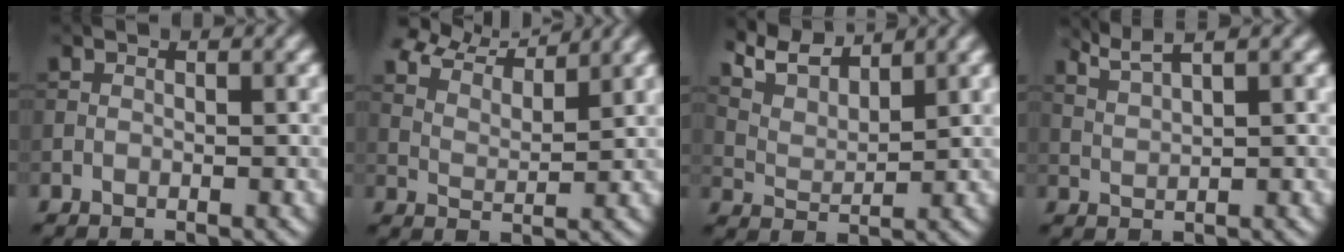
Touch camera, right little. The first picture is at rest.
{"total": 7.5, "force": [6.7, 1.5, 3.1], "torque": [-0.064, 0.009, 0.102]}
{"total": 4.9, "force": [4.3, 1.1, 2.0], "torque": [-0.048, 0.006, 0.080]}
{"total": 3.1, "force": [2.4, 0.5, 1.9], "torque": [-0.035, 0.009, 0.045]}